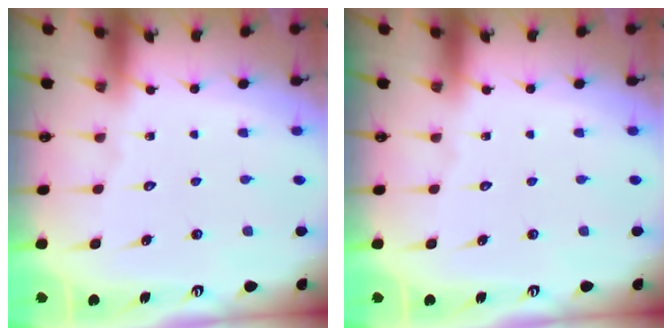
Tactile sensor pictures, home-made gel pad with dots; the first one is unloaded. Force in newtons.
{"total": 0.0}